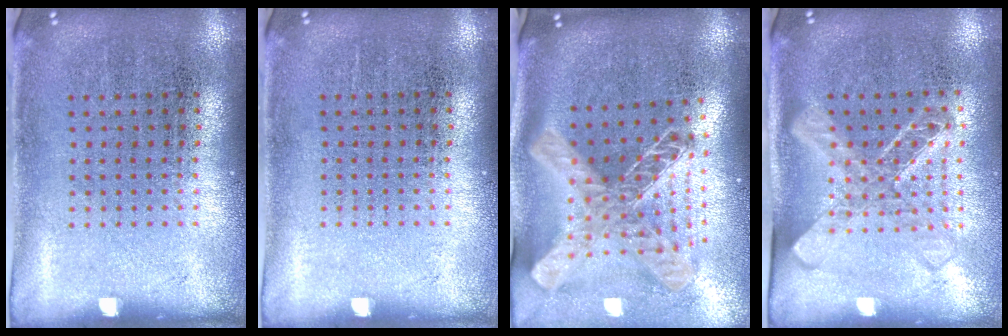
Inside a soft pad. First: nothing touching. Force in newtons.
{"total": 0.0}
{"total": 2.5, "press": 1.8, "slide": 1.8}
{"total": 1.7, "press": 1.4, "slide": 1.0}